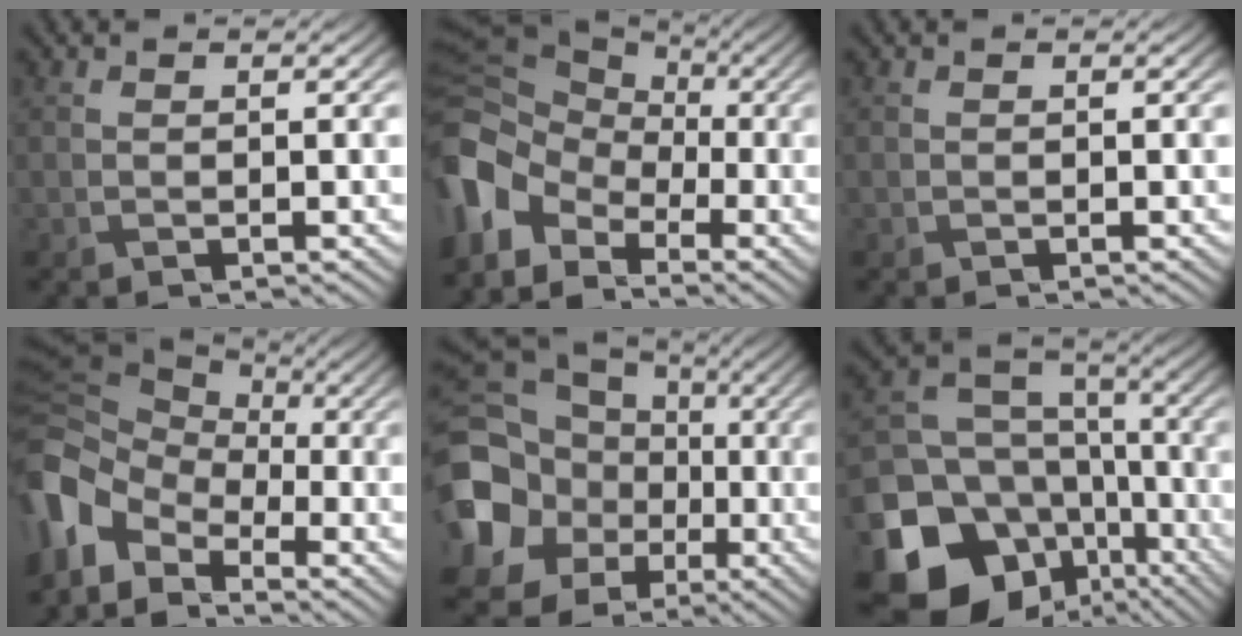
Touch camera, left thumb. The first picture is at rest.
{"total": 10.0, "force": [-4.0, 7.6, 5.1], "torque": [-0.151, -0.014, -0.091]}
{"total": 0.0}
{"total": 10.4, "force": [-4.7, 7.3, 5.8], "torque": [-0.167, -0.014, -0.098]}
{"total": 20.0, "force": [-1.8, 17.7, 9.0], "torque": [-0.261, -0.037, -0.044]}
{"total": 20.0, "force": [-8.6, 16.0, 8.4], "torque": [-0.218, -0.055, -0.130]}